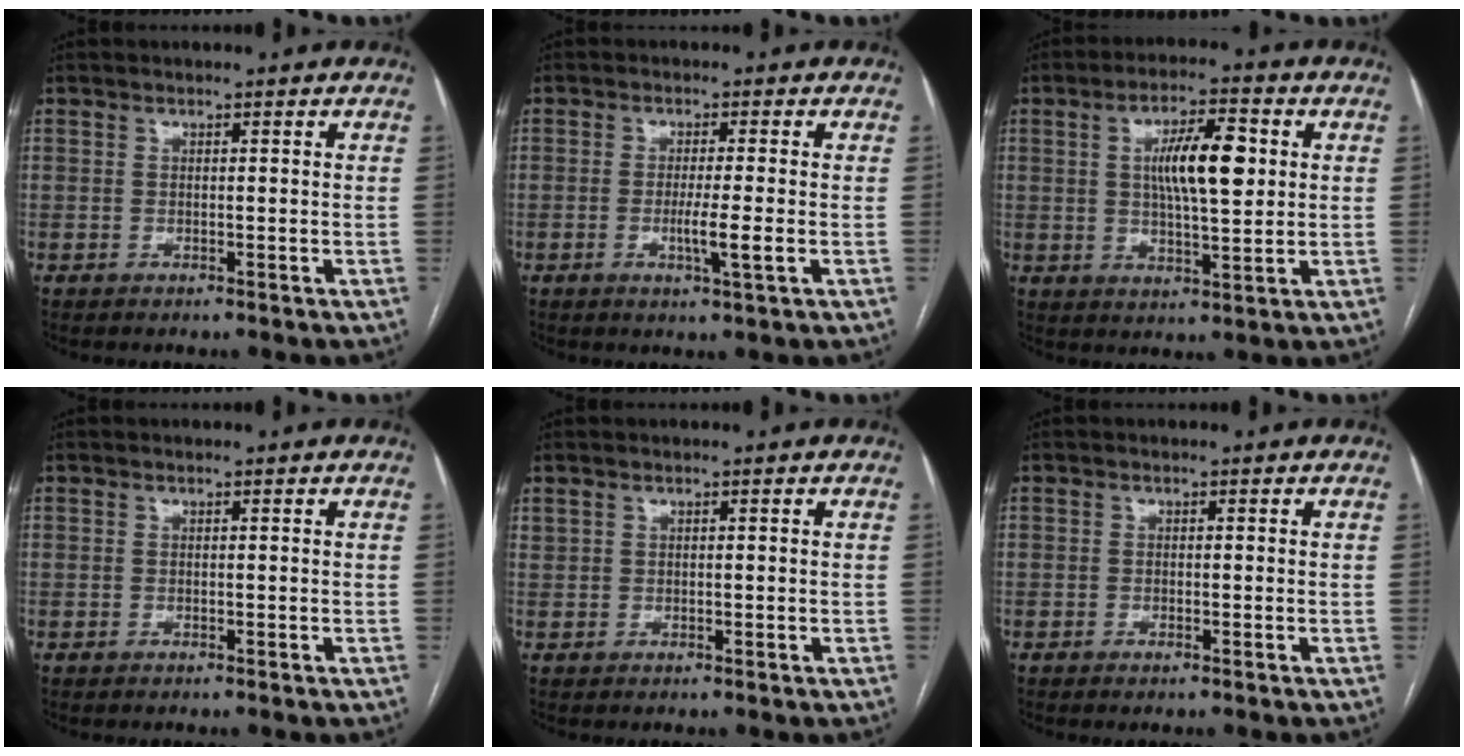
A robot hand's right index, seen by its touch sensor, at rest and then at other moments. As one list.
[{"total": 4.3, "force": [-1.0, -0.2, 4.2], "torque": [-0.076, -0.010, -0.019]}, {"total": 9.6, "force": [1.9, 2.3, 9.1], "torque": [-0.162, 0.010, 0.033]}, {"total": 0.0}, {"total": 0.7, "force": [0.5, 0.3, 0.3], "torque": [-0.009, 0.006, 0.013]}, {"total": 0.5, "force": [-0.4, 0.0, 0.3], "torque": [-0.006, -0.002, -0.005]}]